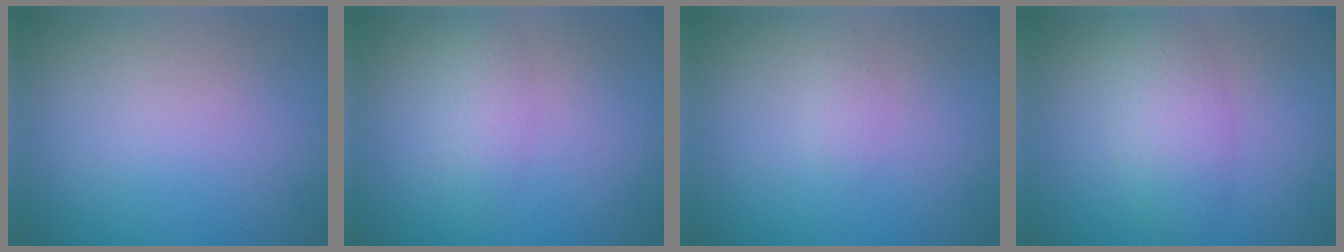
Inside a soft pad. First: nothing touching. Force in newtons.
{"total": 2.0, "press": 2.0, "slide": 0.0}
{"total": 0.8, "press": 0.8, "slide": 0.1}
{"total": 2.4, "press": 2.4, "slide": 0.3}